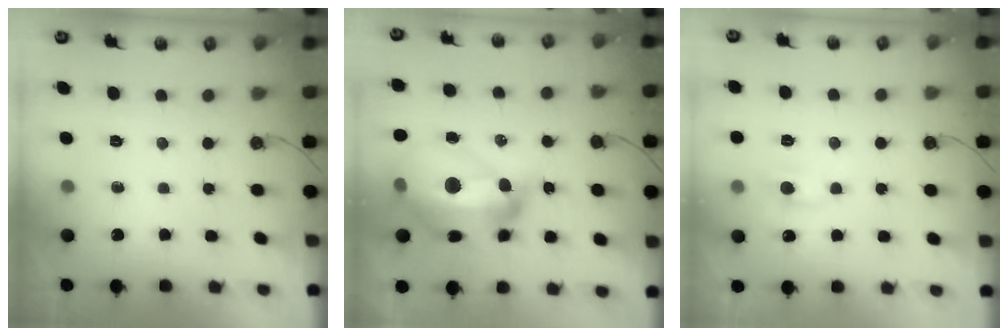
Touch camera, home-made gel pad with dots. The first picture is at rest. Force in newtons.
{"total": 18.4, "press": 18.3, "slide": 1.7}
{"total": 1.2, "press": 0.9, "slide": 0.7}